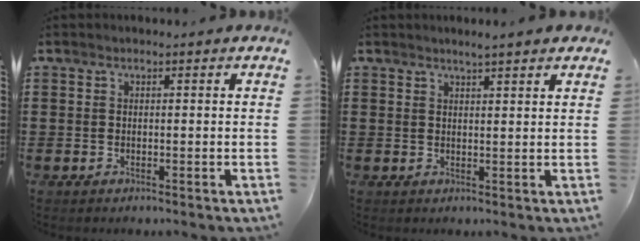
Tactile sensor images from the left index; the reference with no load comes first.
{"total": 2.2, "force": [1.9, -0.3, 0.9], "torque": [-0.021, 0.002, 0.036]}